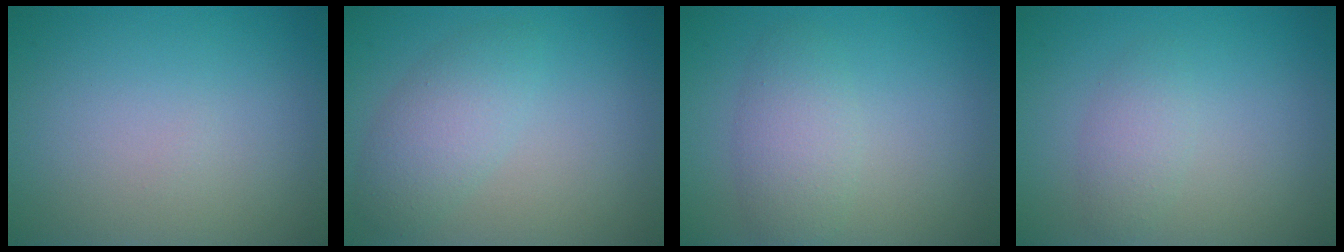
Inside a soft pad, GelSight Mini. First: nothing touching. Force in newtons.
{"total": 3.2, "press": 3.2, "slide": 0.1}
{"total": 3.1, "press": 3.1, "slide": 0.2}
{"total": 1.8, "press": 1.8, "slide": 0.1}